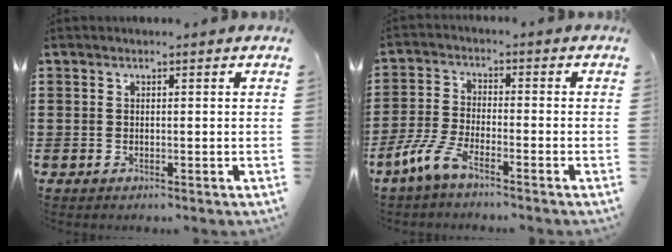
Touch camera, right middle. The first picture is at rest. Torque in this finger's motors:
{"motor_torque": [1.99, 0.15, 0.49, 0.14]}